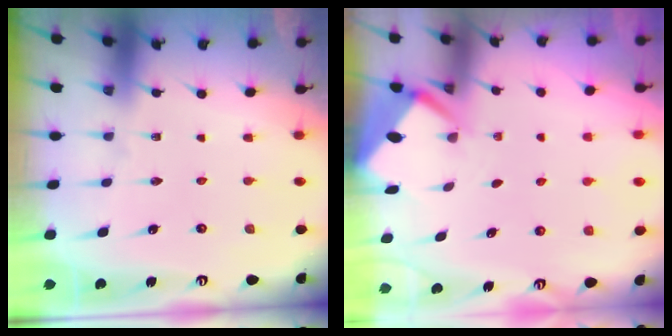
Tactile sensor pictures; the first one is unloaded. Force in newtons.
{"total": 2.5, "press": 2.5, "slide": 0.3}